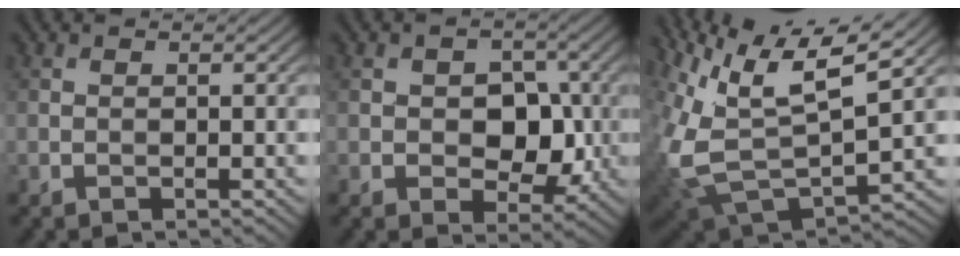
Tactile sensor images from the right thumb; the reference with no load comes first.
{"total": 6.3, "force": [-0.5, 4.6, 4.2], "torque": [-0.061, -0.006, -0.016]}
{"total": 13.1, "force": [6.2, 4.8, 10.5], "torque": [-0.246, 0.004, 0.118]}